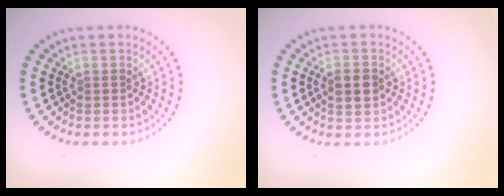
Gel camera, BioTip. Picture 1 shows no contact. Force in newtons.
{"total": 2.6, "press": 2.6, "slide": 0.1}